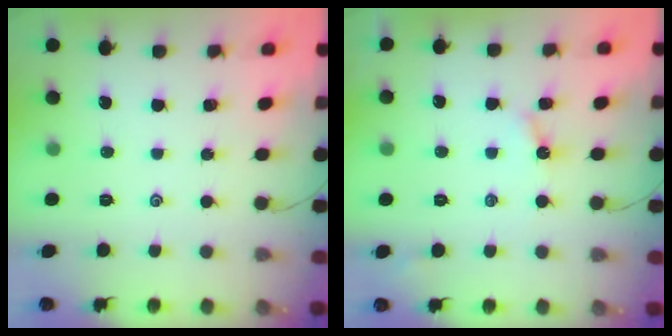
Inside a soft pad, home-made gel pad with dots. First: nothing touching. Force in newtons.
{"total": 3.8, "press": 3.7, "slide": 0.4}